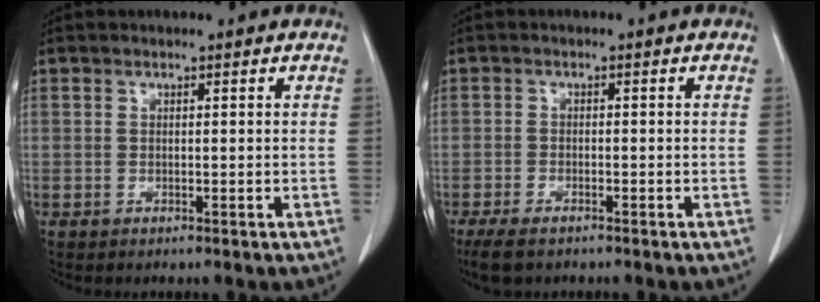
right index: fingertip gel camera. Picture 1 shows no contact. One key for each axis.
{"total": 5.7, "fx": -4.1, "fy": 2.4, "fz": 3.3, "tx": -0.064, "ty": -0.011, "tz": -0.067}